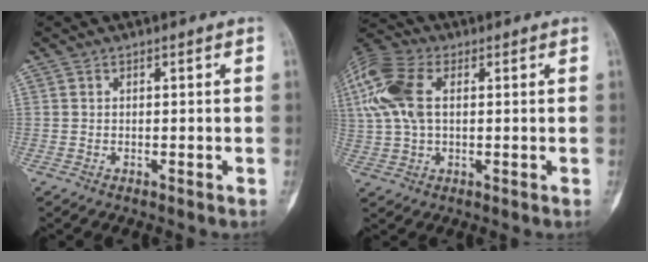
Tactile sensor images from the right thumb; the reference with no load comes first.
{"total": 14.1, "force": [3.2, 8.4, 10.9], "torque": [-0.264, 0.018, 0.058]}